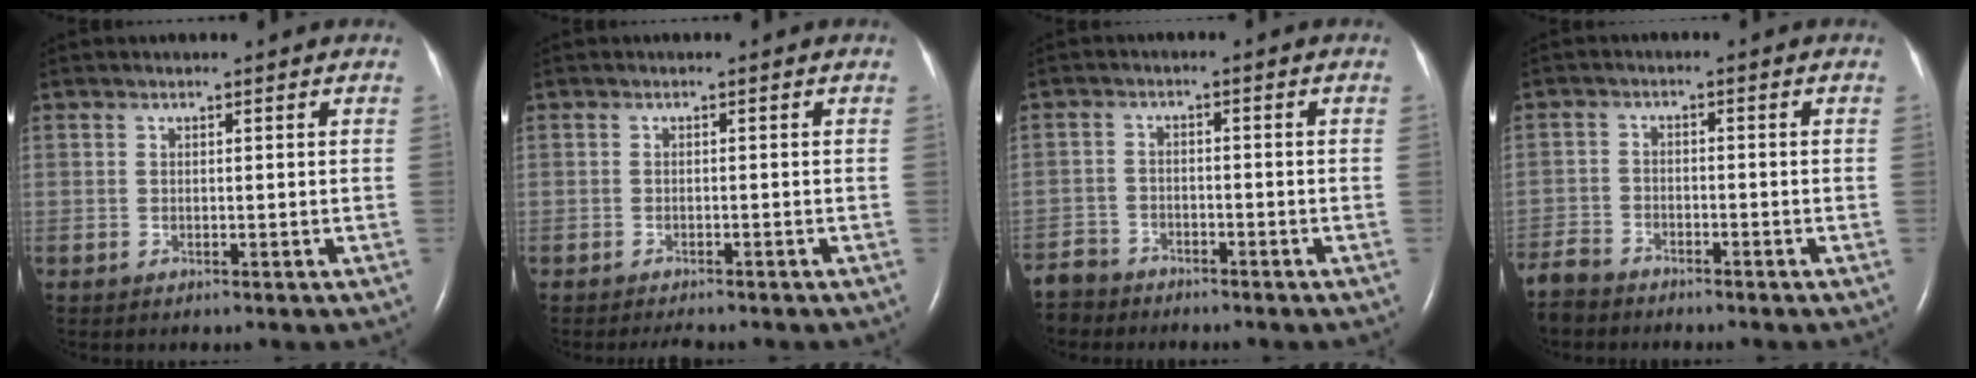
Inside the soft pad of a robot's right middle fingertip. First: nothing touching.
{"total": 2.3, "force": [-2.1, 0.4, 0.9], "torque": [-0.015, -0.006, -0.025]}
{"total": 5.7, "force": [-5.2, 2.4, -0.2], "torque": [0.003, -0.009, -0.101]}
{"total": 5.3, "force": [-4.9, 1.7, 0.7], "torque": [-0.015, -0.013, -0.098]}